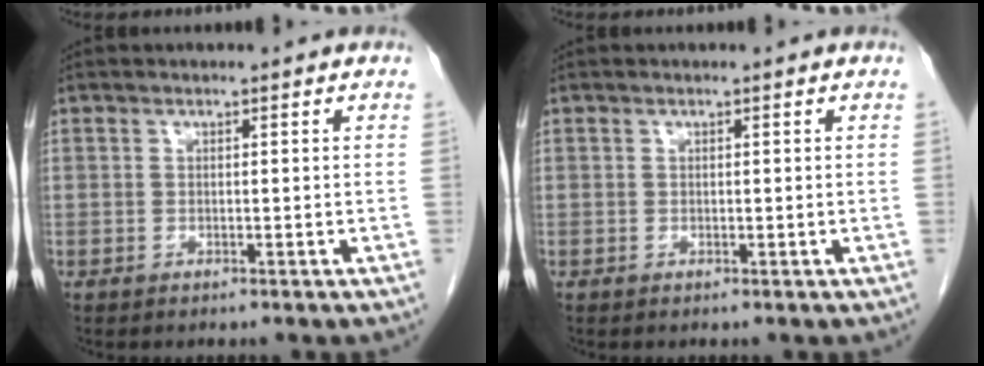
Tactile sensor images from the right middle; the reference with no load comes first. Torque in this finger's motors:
{"motor_torque": [0.00, -0.10, 0.00, 0.01]}